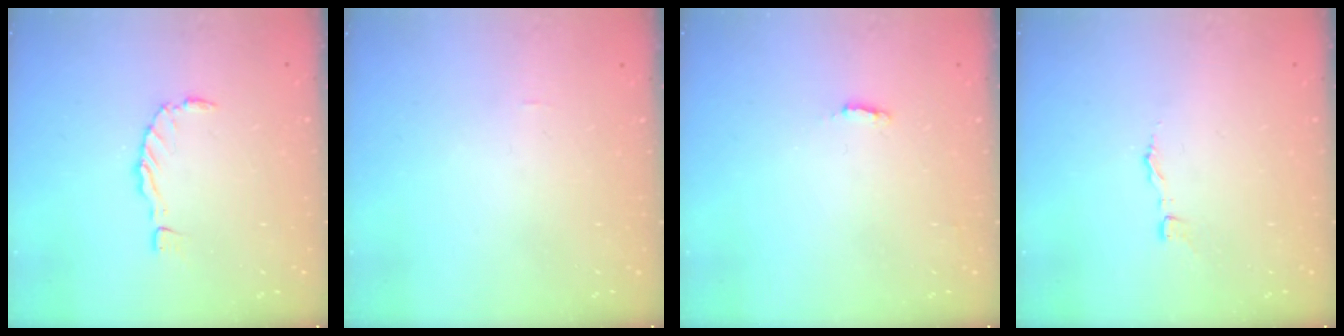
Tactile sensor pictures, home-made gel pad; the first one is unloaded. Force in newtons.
{"total": 0.0}
{"total": 2.3, "press": 2.2, "slide": 0.5}
{"total": 2.9, "press": 2.9, "slide": 0.3}